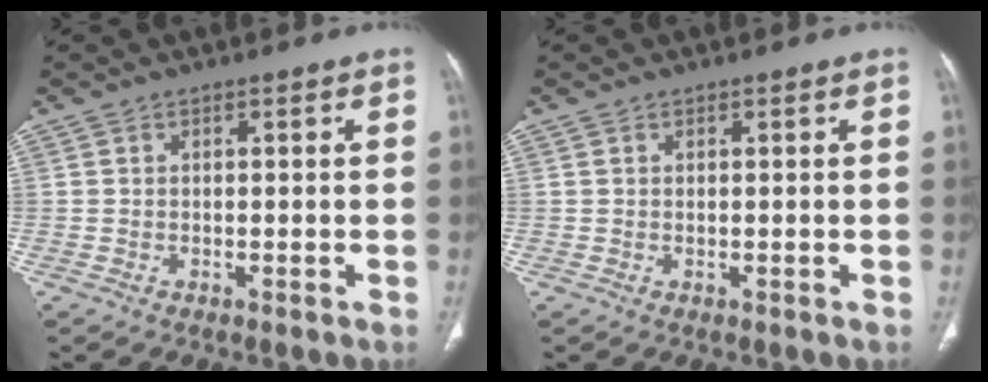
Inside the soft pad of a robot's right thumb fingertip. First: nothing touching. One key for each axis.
{"total": 0.0}